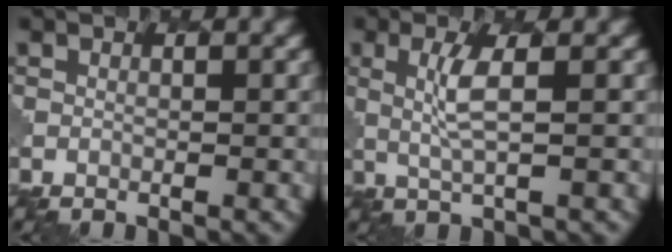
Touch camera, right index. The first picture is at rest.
{"total": 2.7, "force": [0.9, 0.4, 2.5], "torque": [-0.059, -0.003, 0.021]}